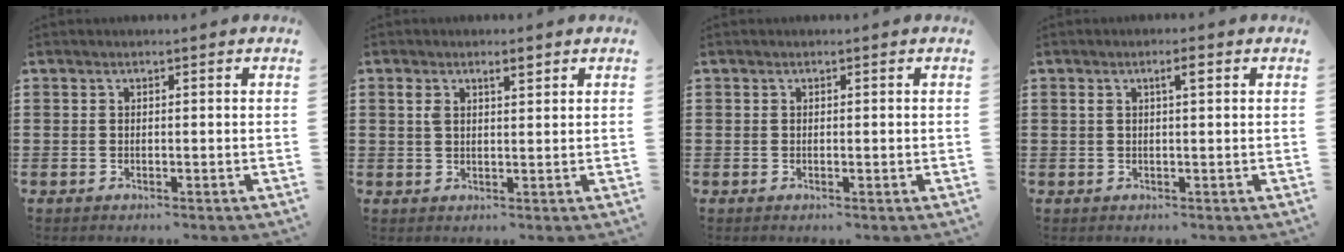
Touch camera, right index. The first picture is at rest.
{"total": 2.8, "force": [1.5, 0.9, 2.1], "torque": [-0.038, 0.001, 0.023]}
{"total": 0.0}
{"total": 2.3, "force": [0.9, 0.5, 2.0], "torque": [-0.034, 0.002, 0.011]}